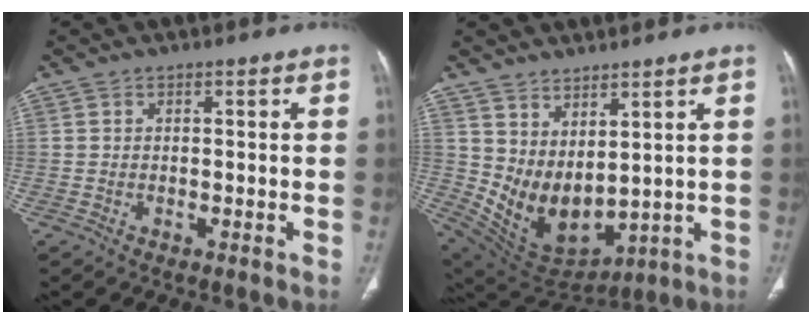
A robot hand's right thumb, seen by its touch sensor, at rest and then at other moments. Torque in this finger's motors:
{"motor_torque": [-0.90, 0.70, 0.18, 0.11, -0.07]}